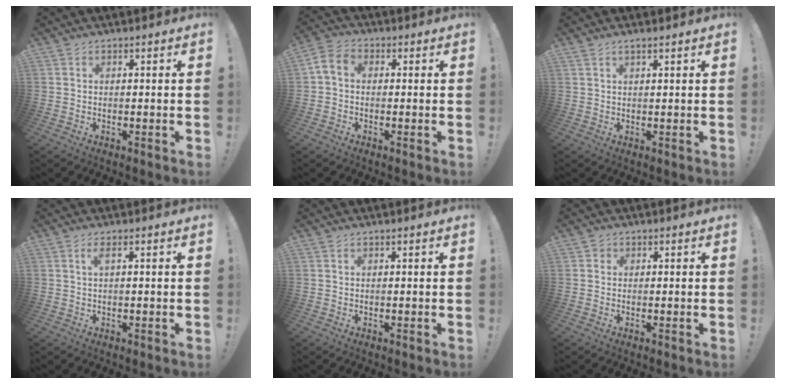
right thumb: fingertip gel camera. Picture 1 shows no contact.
{"total": 5.7, "force": [0.0, 4.2, 3.8], "torque": [-0.074, 0.014, 0.008]}
{"total": 1.5, "force": [1.2, 0.3, 0.9], "torque": [-0.018, 0.000, 0.022]}
{"total": 1.7, "force": [0.5, 0.1, 1.7], "torque": [-0.026, -0.001, 0.005]}
{"total": 0.0}
{"total": 1.3, "force": [0.3, 1.2, 0.1], "torque": [-0.002, 0.004, 0.005]}